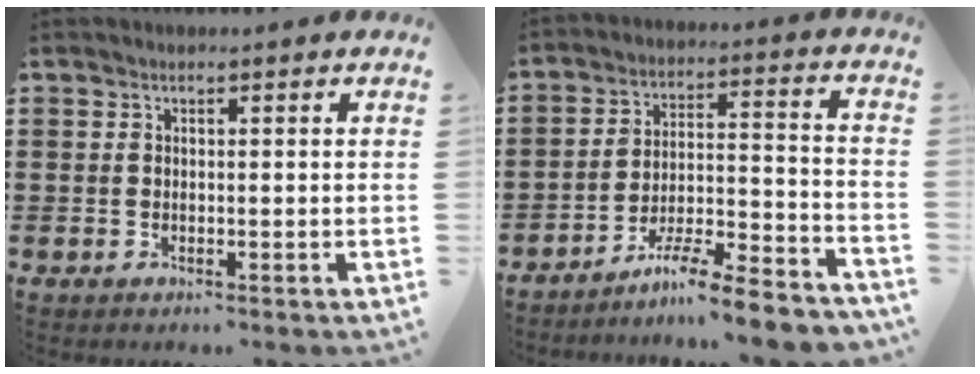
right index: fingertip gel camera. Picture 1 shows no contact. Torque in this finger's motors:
{"motor_torque": [1.15, 1.00, 0.17, 0.06]}